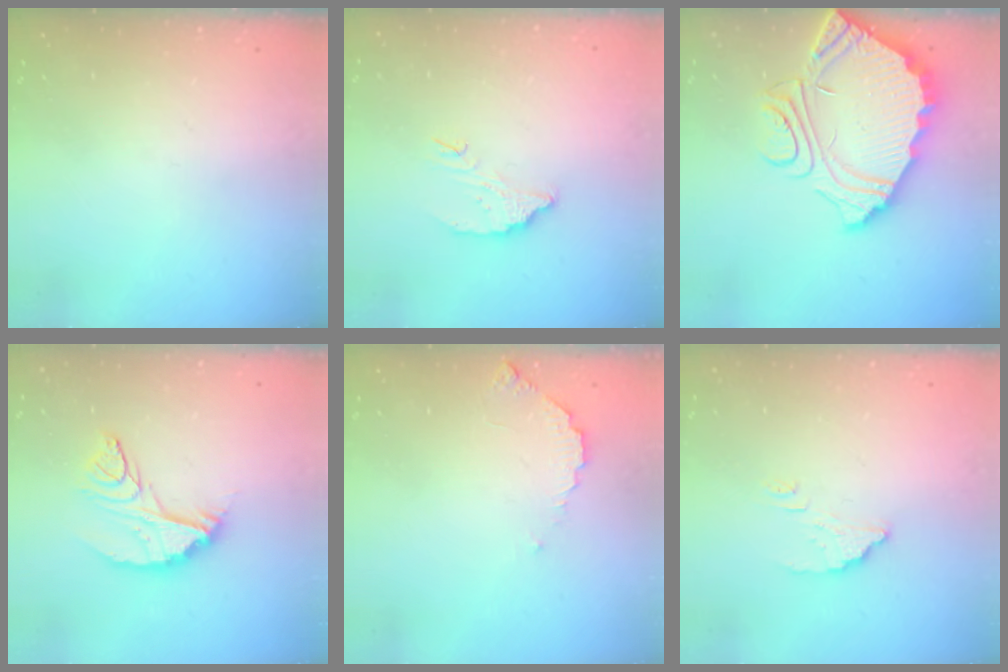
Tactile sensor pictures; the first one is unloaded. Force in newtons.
{"total": 5.9, "press": 5.9, "slide": 0.3}
{"total": 11.2, "press": 11.2, "slide": 1.0}
{"total": 12.0, "press": 11.9, "slide": 1.0}
{"total": 3.9, "press": 3.9, "slide": 0.2}
{"total": 3.3, "press": 3.3, "slide": 0.4}